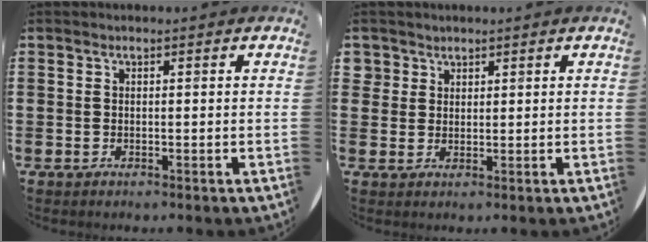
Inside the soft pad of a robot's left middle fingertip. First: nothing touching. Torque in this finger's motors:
{"motor_torque": [0.15, -0.09, -0.06, -0.02]}